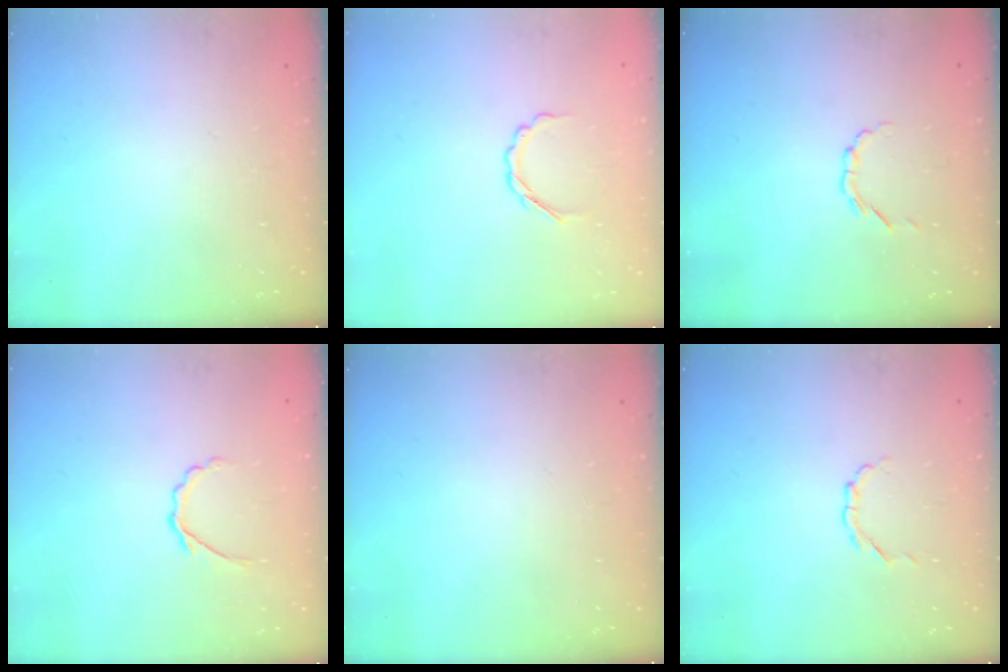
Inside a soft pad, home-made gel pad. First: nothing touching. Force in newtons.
{"total": 3.6, "press": 3.5, "slide": 0.8}
{"total": 2.1, "press": 2.0, "slide": 0.7}
{"total": 3.2, "press": 3.1, "slide": 0.9}
{"total": 0.0}
{"total": 2.5, "press": 2.4, "slide": 0.6}